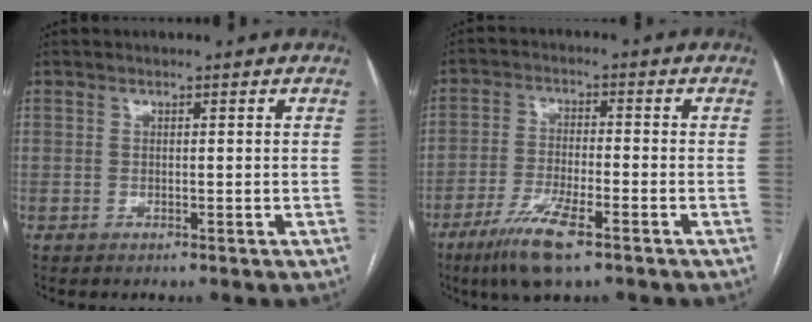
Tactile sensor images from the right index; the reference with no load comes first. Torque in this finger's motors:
{"motor_torque": [0.44, 0.06, 0.07, 0.02]}